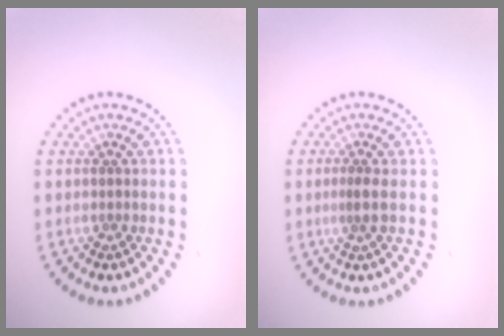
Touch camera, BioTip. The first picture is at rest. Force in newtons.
{"total": 1.1, "press": 0.7, "slide": 0.9}